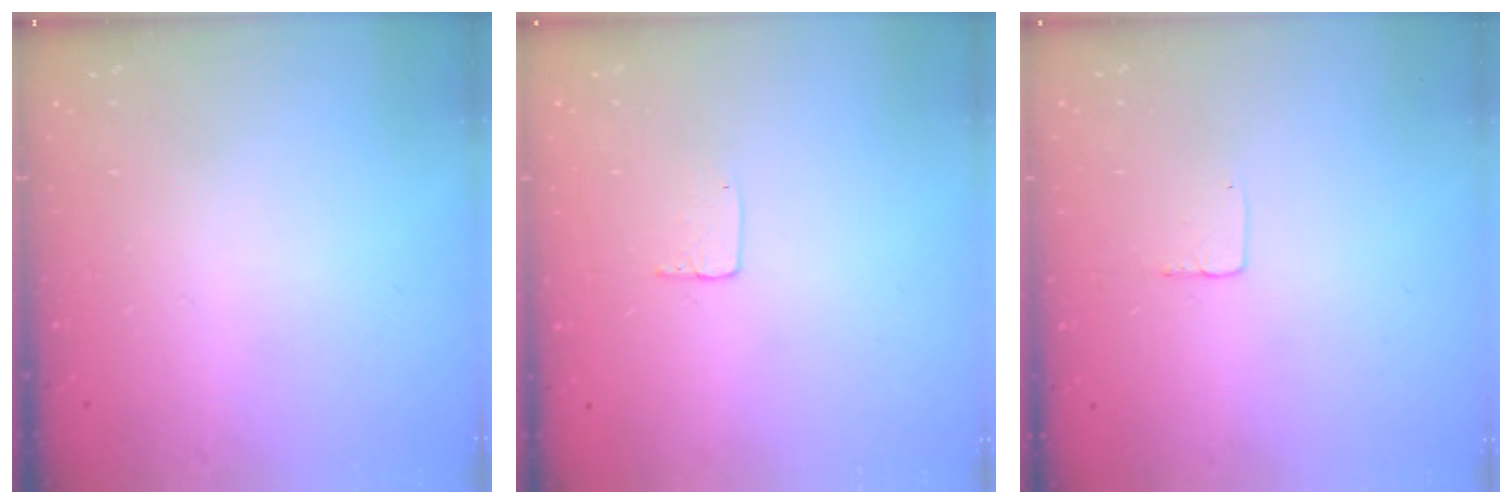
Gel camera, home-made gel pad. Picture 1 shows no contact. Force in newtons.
{"total": 3.5, "press": 3.5, "slide": 0.2}
{"total": 2.7, "press": 2.7, "slide": 0.1}